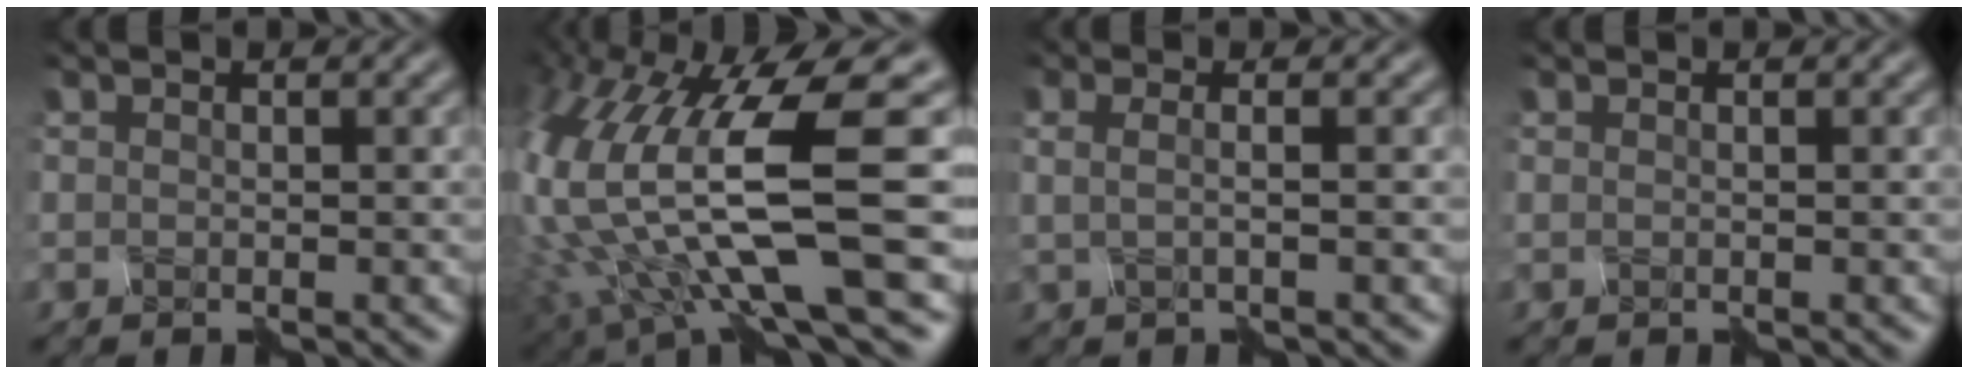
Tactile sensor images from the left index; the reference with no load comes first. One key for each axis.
{"total": 13.0, "fx": -0.7, "fy": 3.9, "fz": 12.4, "tx": -0.262, "ty": -0.021, "tz": 0.005}
{"total": 2.5, "fx": -0.1, "fy": 1.2, "fz": 2.2, "tx": -0.030, "ty": 0.015, "tz": -0.022}
{"total": 0.0}